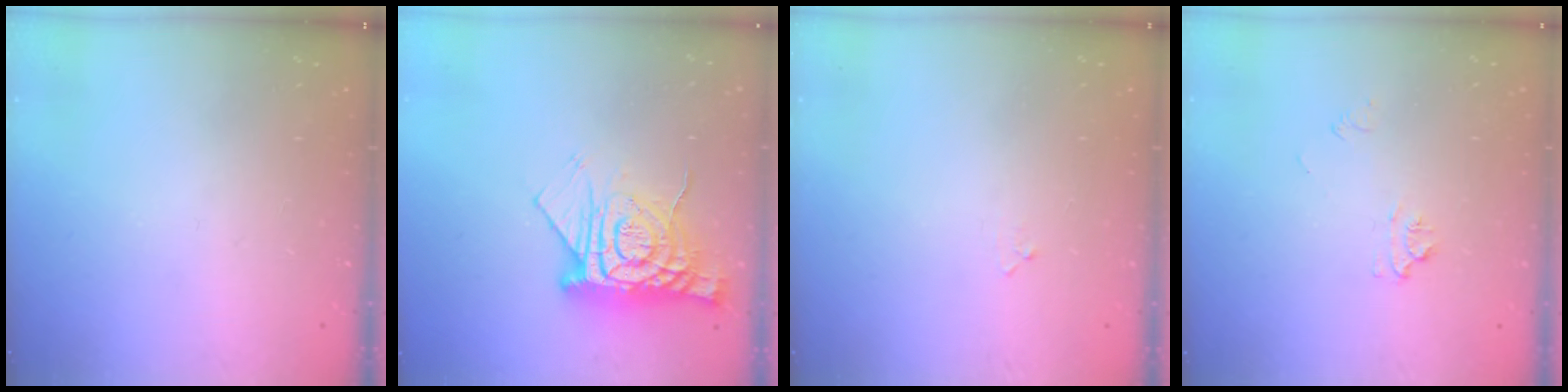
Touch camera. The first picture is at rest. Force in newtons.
{"total": 12.8, "press": 12.8, "slide": 1.2}
{"total": 3.6, "press": 3.6, "slide": 0.5}
{"total": 4.6, "press": 4.5, "slide": 0.6}